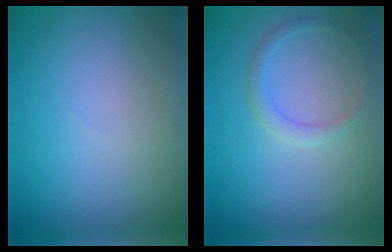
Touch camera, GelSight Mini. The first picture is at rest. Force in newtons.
{"total": 1.4, "press": 1.4, "slide": 0.1}